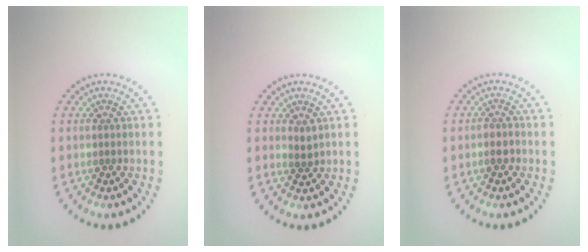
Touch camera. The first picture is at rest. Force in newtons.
{"total": 0.7, "press": 0.6, "slide": 0.4}
{"total": 1.4, "press": 1.2, "slide": 0.7}